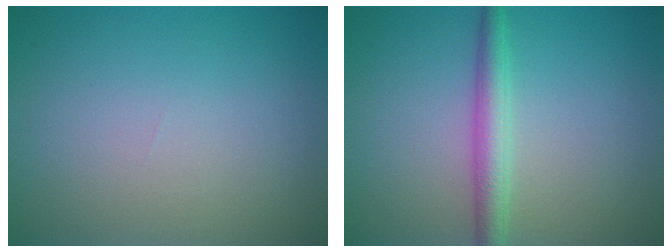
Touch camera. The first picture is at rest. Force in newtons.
{"total": 3.0, "press": 3.0, "slide": 0.1}